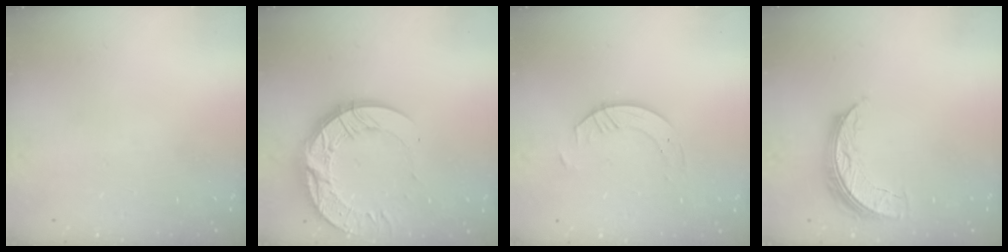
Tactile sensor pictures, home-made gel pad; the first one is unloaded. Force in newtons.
{"total": 17.3, "press": 17.2, "slide": 1.5}
{"total": 5.0, "press": 5.0, "slide": 0.5}
{"total": 7.2, "press": 7.2, "slide": 0.3}